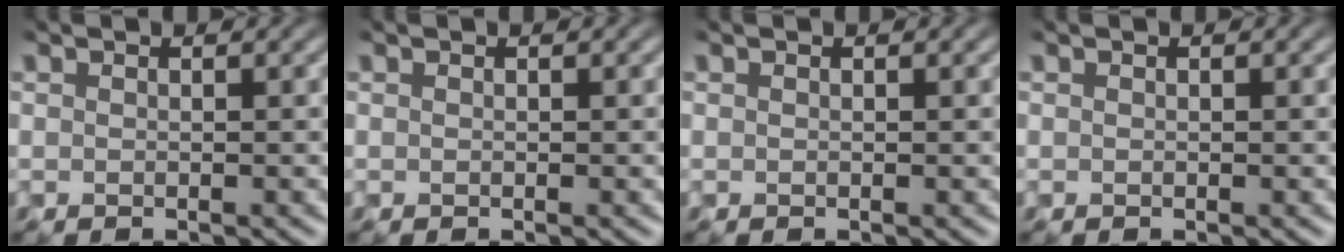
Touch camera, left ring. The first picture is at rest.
{"total": 0.0}
{"total": 0.0}
{"total": 0.0}